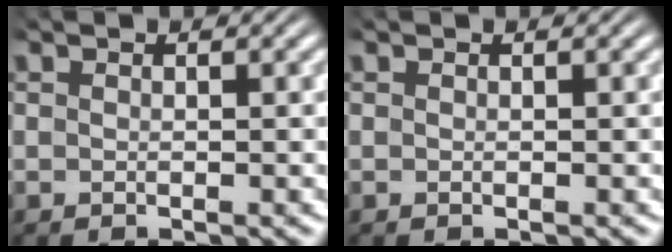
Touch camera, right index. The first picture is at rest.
{"total": 0.0}